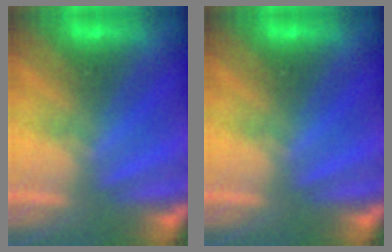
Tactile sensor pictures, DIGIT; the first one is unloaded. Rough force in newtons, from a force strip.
{"total": 0.0}